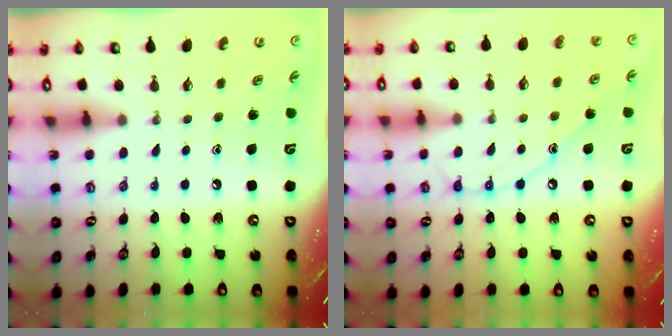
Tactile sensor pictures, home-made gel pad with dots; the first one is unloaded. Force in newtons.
{"total": 9.5, "press": 9.4, "slide": 0.7}